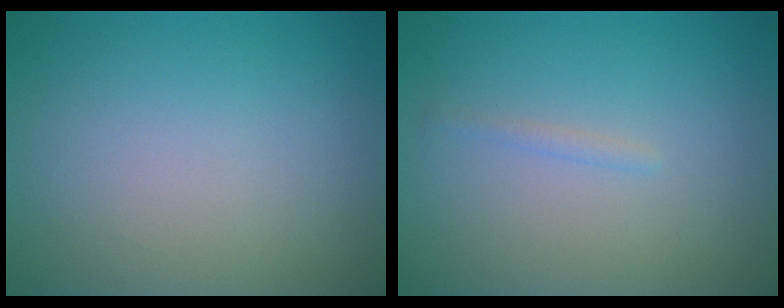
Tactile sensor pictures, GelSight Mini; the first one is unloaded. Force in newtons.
{"total": 0.6, "press": 0.6, "slide": 0.0}